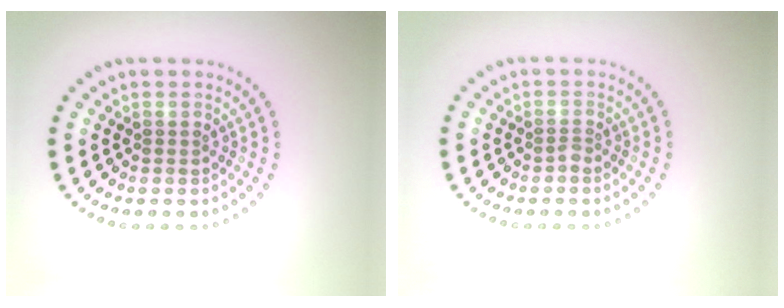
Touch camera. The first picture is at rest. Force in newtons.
{"total": 0.7, "press": 0.5, "slide": 0.5}